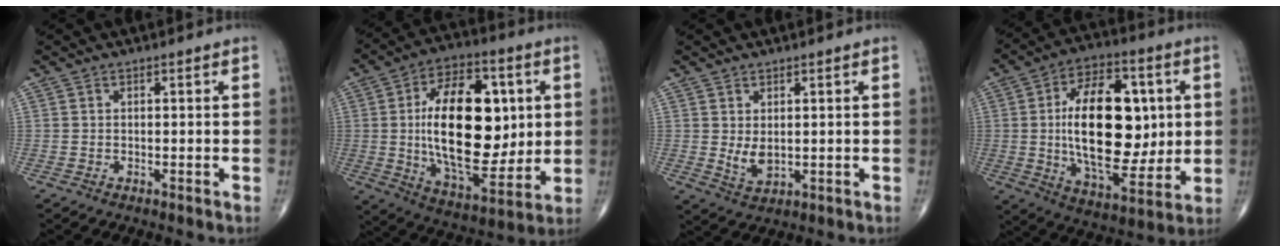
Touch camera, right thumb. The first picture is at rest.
{"total": 25.6, "force": [2.4, 13.4, 21.6], "torque": [-0.318, -0.017, 0.042]}
{"total": 3.6, "force": [0.5, 2.0, 2.9], "torque": [-0.048, -0.012, 0.019]}
{"total": 24.1, "force": [1.8, 12.7, 20.4], "torque": [-0.295, -0.013, 0.033]}